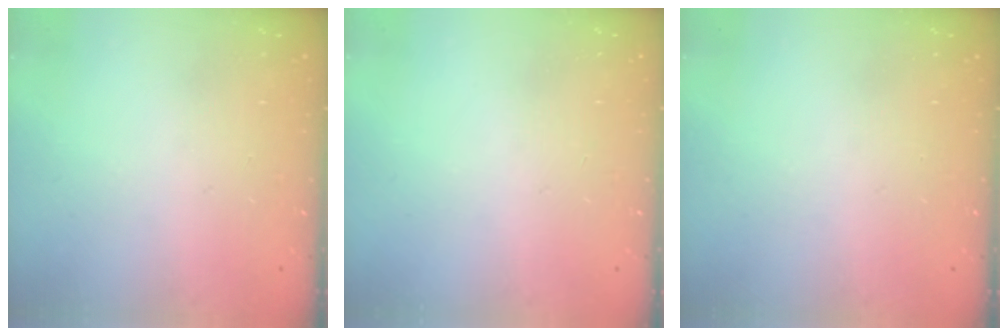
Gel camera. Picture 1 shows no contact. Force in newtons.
{"total": 0.0}
{"total": 0.0}